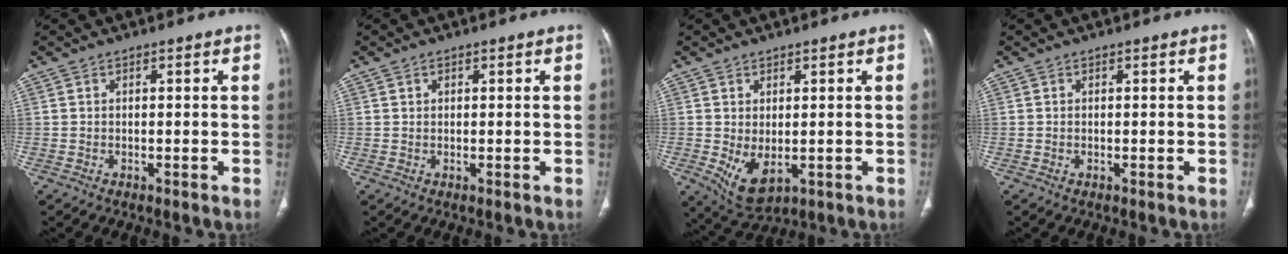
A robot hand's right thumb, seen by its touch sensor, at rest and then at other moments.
{"total": 0.7, "force": [0.4, 0.6, 0.3], "torque": [-0.001, 0.000, 0.007]}
{"total": 6.2, "force": [-0.7, 3.5, 5.2], "torque": [-0.088, -0.011, 0.009]}
{"total": 0.0}